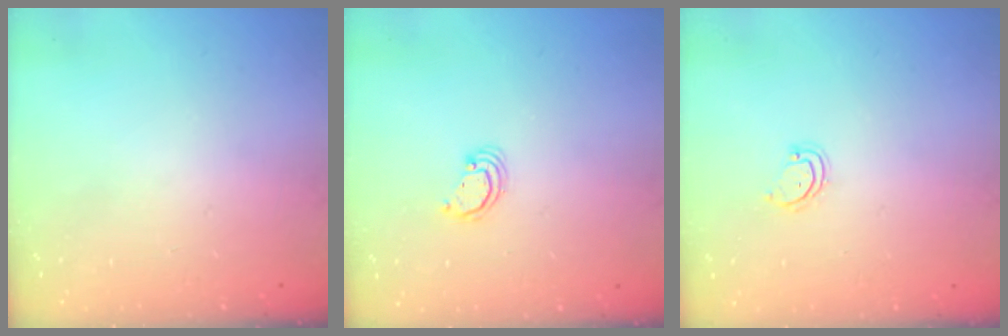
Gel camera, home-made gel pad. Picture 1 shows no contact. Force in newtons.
{"total": 2.3, "press": 2.3, "slide": 0.3}
{"total": 2.8, "press": 2.8, "slide": 0.3}